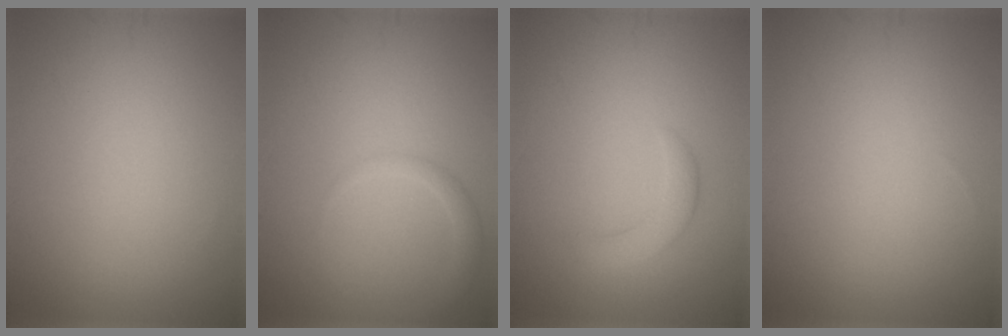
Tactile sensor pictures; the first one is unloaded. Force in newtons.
{"total": 1.5, "press": 1.5, "slide": 0.1}
{"total": 2.1, "press": 2.1, "slide": 0.1}
{"total": 0.0}